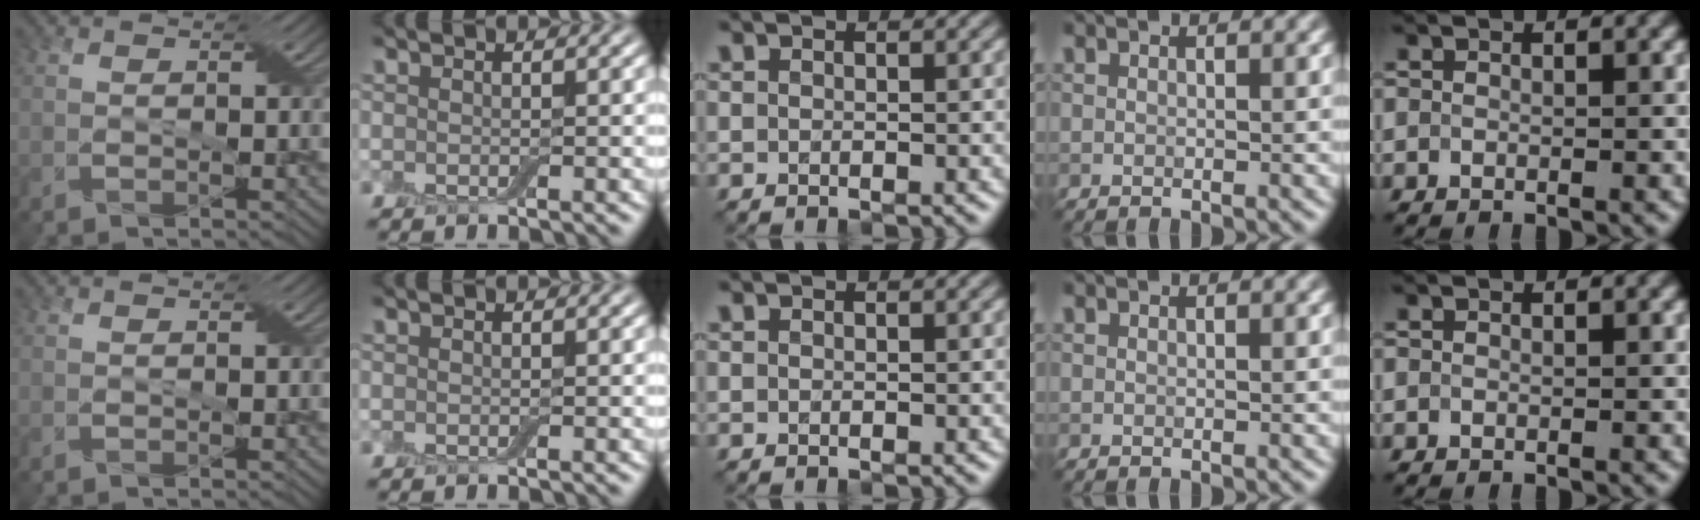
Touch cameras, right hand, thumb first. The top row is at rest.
{}